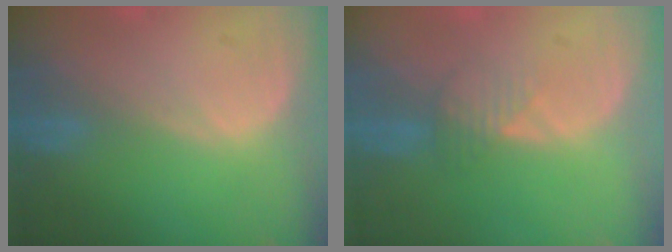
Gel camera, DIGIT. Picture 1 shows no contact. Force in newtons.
{"total": 2.4, "press": 2.4, "slide": 0.1}